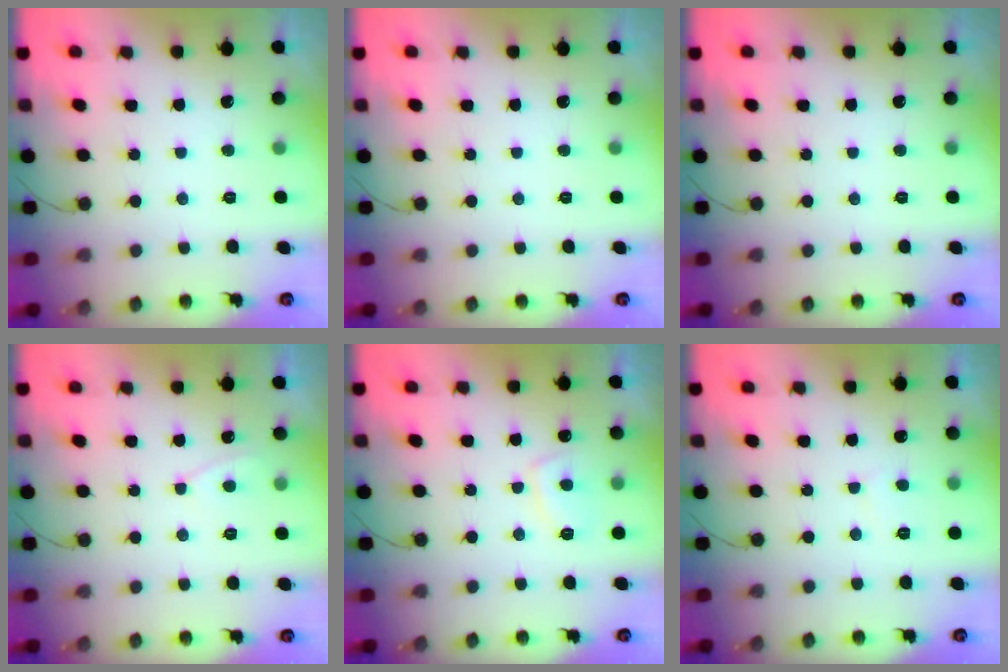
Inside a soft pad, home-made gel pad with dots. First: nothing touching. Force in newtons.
{"total": 0.0}
{"total": 0.0}
{"total": 2.9, "press": 2.9, "slide": 0.4}
{"total": 4.6, "press": 4.5, "slide": 1.0}
{"total": 2.7, "press": 2.7, "slide": 0.3}